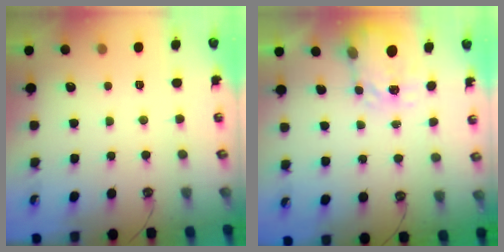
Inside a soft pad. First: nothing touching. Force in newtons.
{"total": 3.9, "press": 3.9, "slide": 0.6}